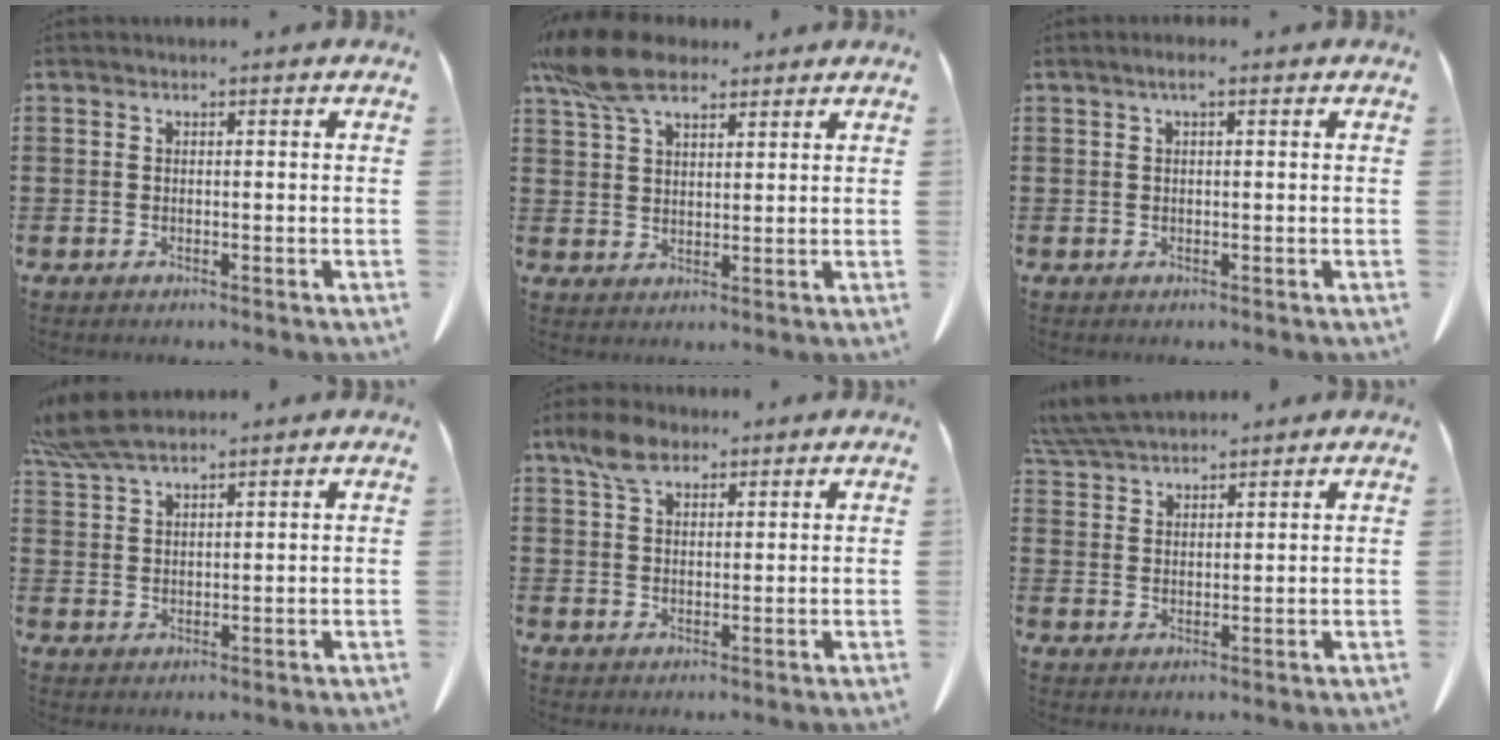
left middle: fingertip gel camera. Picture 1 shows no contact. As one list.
[{"total": 9.3, "force": [6.7, 3.7, 5.2], "torque": [-0.128, -0.008, 0.127]}, {"total": 1.5, "force": [0.5, 0.3, 1.4], "torque": [-0.028, 0.002, 0.009]}, {"total": 6.6, "force": [5.6, 1.3, 3.3], "torque": [-0.086, -0.012, 0.104]}, {"total": 5.1, "force": [3.4, 2.7, 2.6], "torque": [-0.063, 0.009, 0.064]}, {"total": 6.0, "force": [5.6, 1.1, 1.9], "torque": [-0.055, -0.012, 0.107]}]